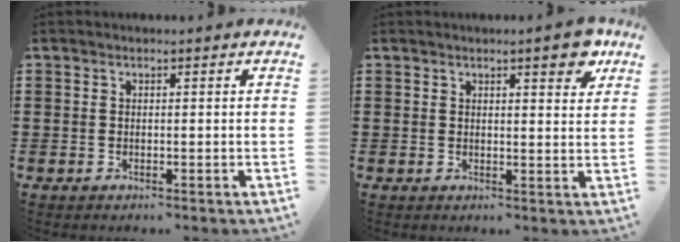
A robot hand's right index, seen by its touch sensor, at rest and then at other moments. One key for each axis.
{"total": 4.4, "fx": 2.8, "fy": 1.1, "fz": 3.3, "tx": -0.038, "ty": -0.005, "tz": 0.041}